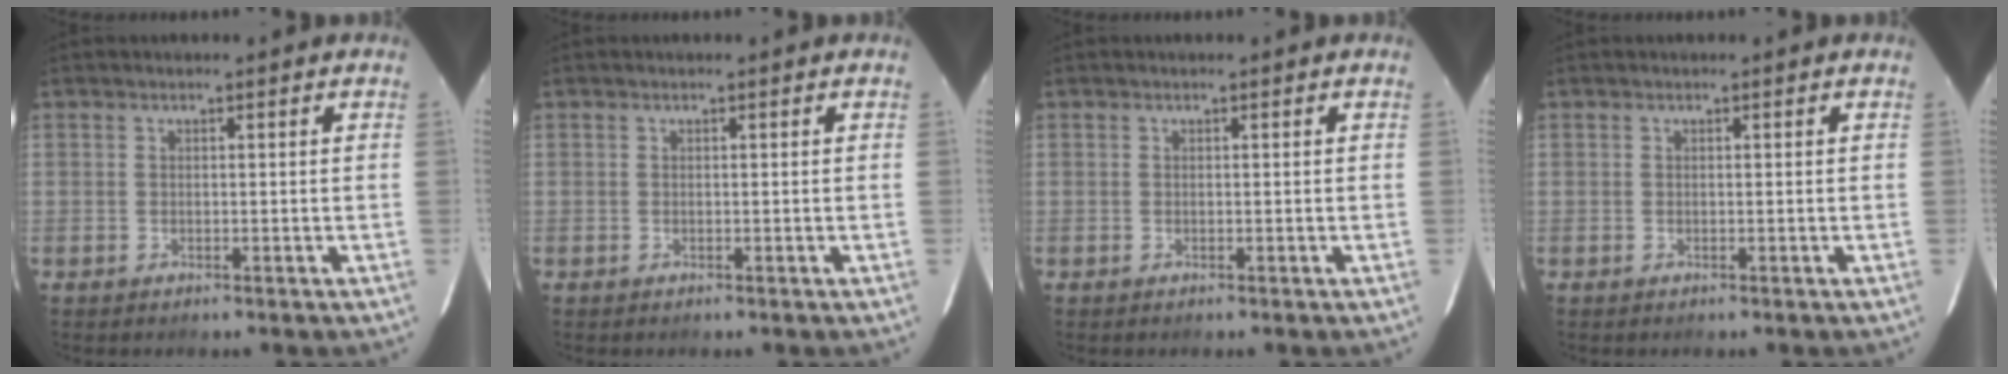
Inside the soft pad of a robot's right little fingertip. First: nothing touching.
{"total": 0.0}
{"total": 0.0}
{"total": 0.0}